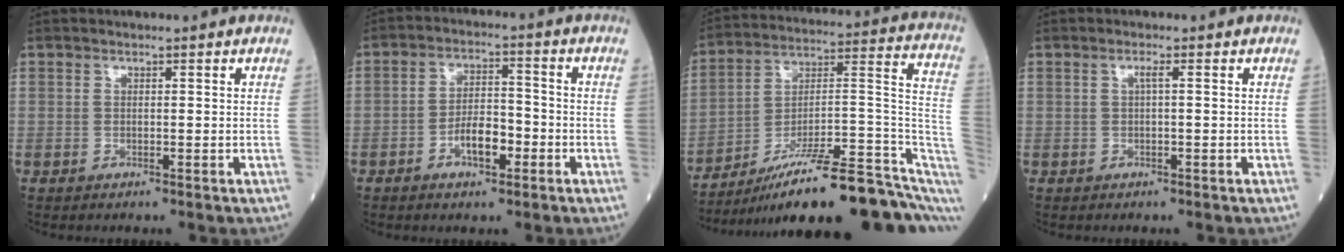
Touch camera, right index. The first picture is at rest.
{"total": 5.8, "force": [-2.5, 2.3, 4.6], "torque": [-0.087, 0.011, -0.043]}
{"total": 23.2, "force": [-15.8, 3.8, 16.6], "torque": [-0.160, 0.044, -0.236]}
{"total": 1.0, "force": [0.2, -0.1, 0.9], "torque": [-0.018, 0.002, 0.004]}